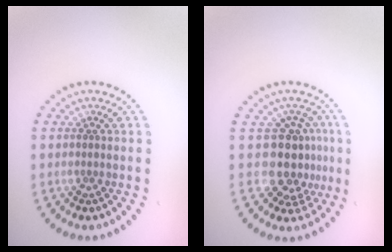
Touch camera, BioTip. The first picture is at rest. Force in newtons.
{"total": 4.2, "press": 3.4, "slide": 2.5}